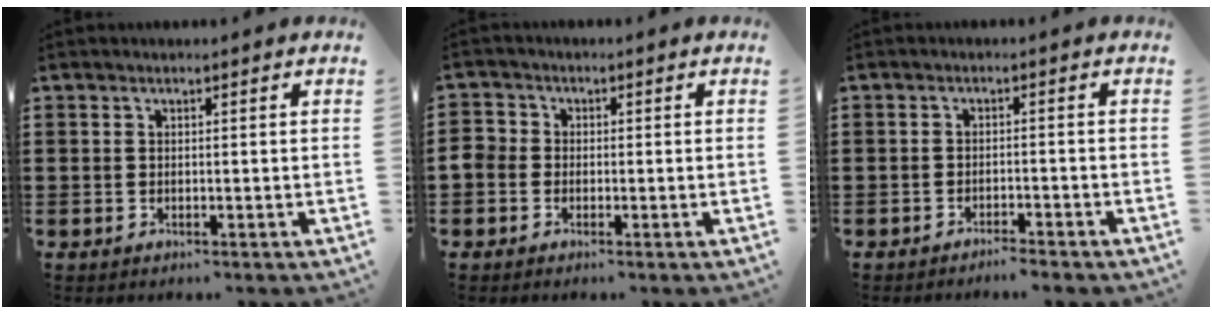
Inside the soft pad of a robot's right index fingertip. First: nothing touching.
{"total": 2.4, "force": [-1.0, 2.0, 0.8], "torque": [-0.038, -0.001, -0.026]}
{"total": 1.9, "force": [-1.8, -0.1, 0.4], "torque": [-0.010, 0.003, -0.037]}